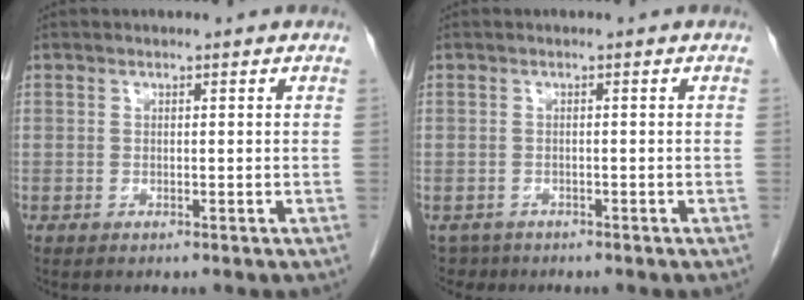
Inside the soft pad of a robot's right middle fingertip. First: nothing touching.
{"total": 2.3, "force": [-1.8, 1.4, -0.2], "torque": [0.001, 0.002, -0.029]}